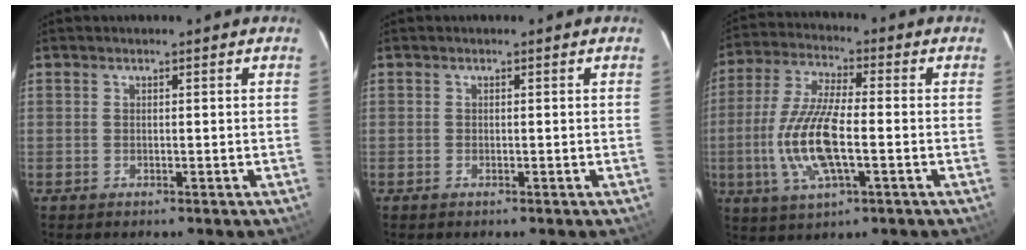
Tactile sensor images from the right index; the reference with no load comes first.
{"total": 0.0}
{"total": 13.7, "force": [-2.7, 4.1, 12.8], "torque": [-0.272, -0.005, -0.055]}